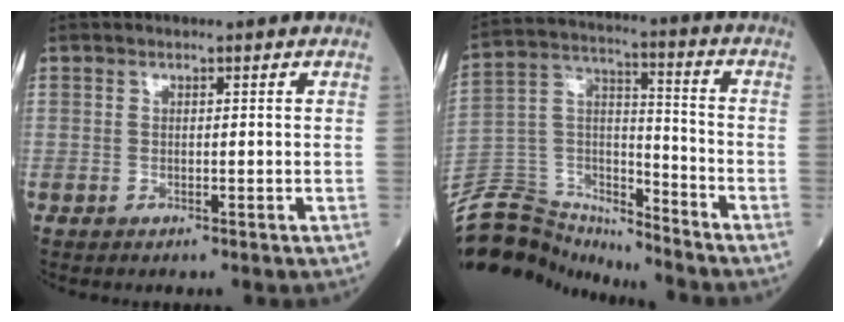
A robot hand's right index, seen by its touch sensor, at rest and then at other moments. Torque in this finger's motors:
{"motor_torque": [-0.34, -0.45, -0.96, -0.21]}